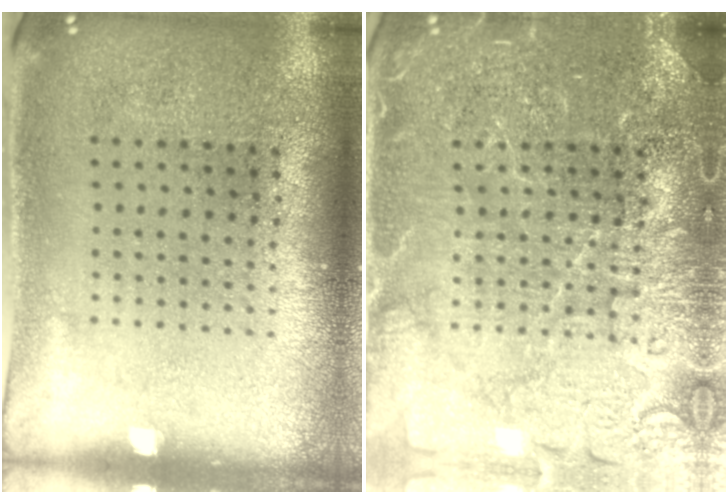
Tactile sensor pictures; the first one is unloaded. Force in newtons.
{"total": 4.3, "press": 4.2, "slide": 0.7}